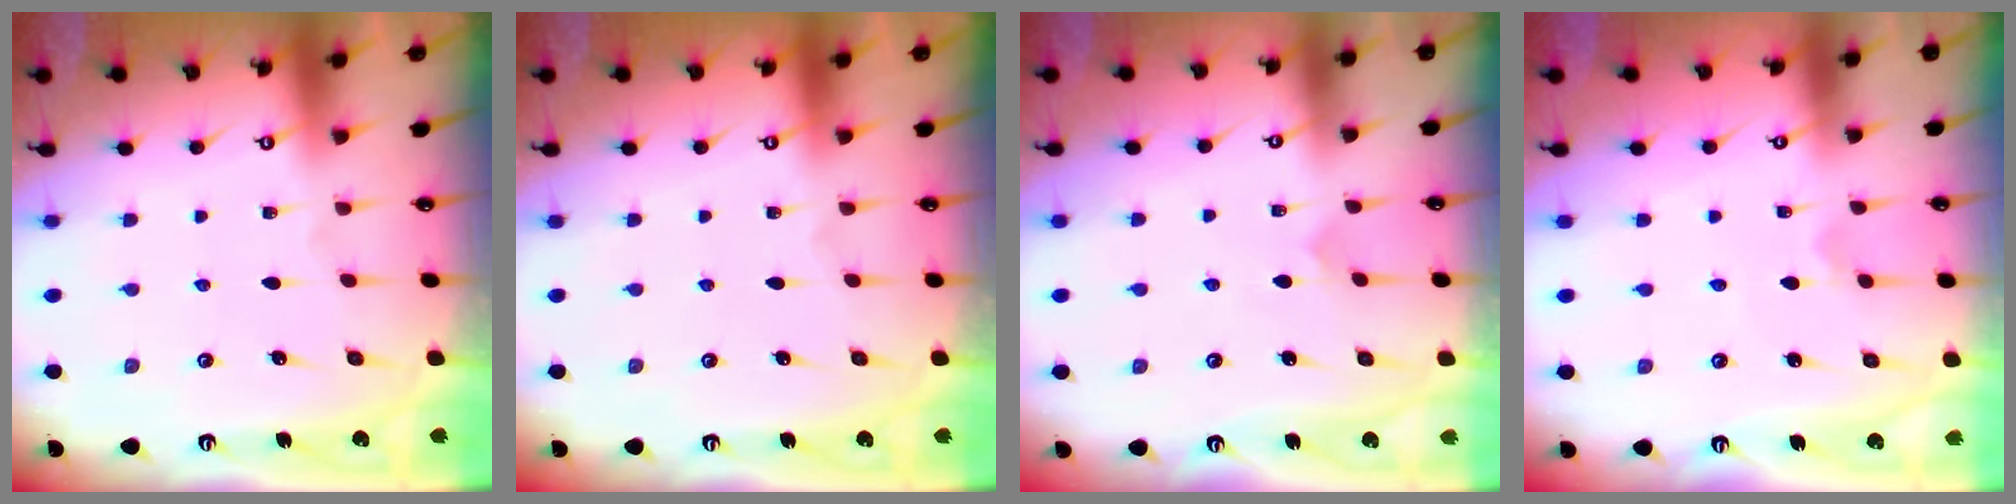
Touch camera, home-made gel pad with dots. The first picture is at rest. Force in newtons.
{"total": 0.0}
{"total": 4.5, "press": 4.5, "slide": 0.4}
{"total": 1.8, "press": 1.8, "slide": 0.4}